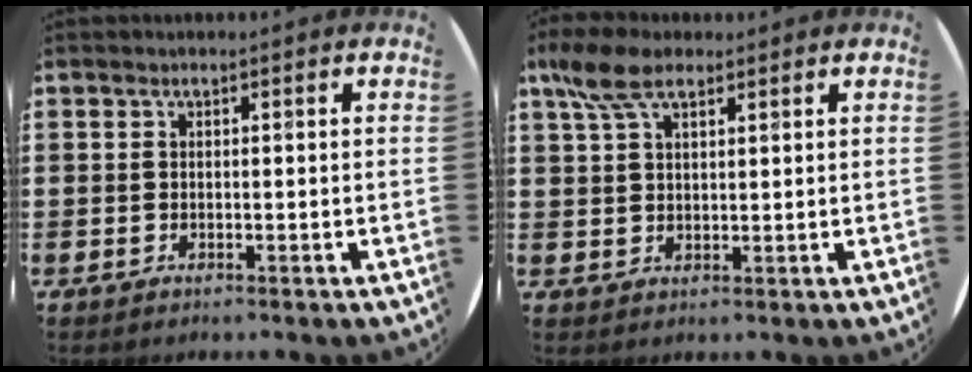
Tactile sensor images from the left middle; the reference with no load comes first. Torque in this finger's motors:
{"motor_torque": [1.21, -0.93, 0.14, 0.09]}